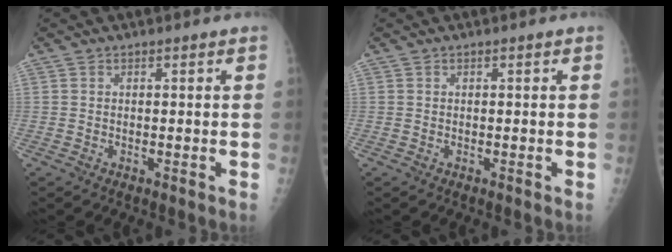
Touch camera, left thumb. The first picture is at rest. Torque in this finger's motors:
{"motor_torque": [0.00, 0.00, -0.01, 0.00, 0.00]}